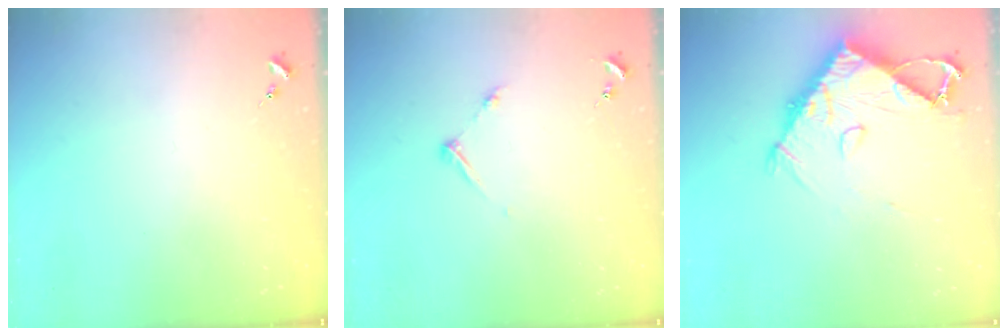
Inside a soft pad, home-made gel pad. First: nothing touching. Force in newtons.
{"total": 5.6, "press": 5.6, "slide": 0.6}
{"total": 10.6, "press": 10.5, "slide": 1.0}